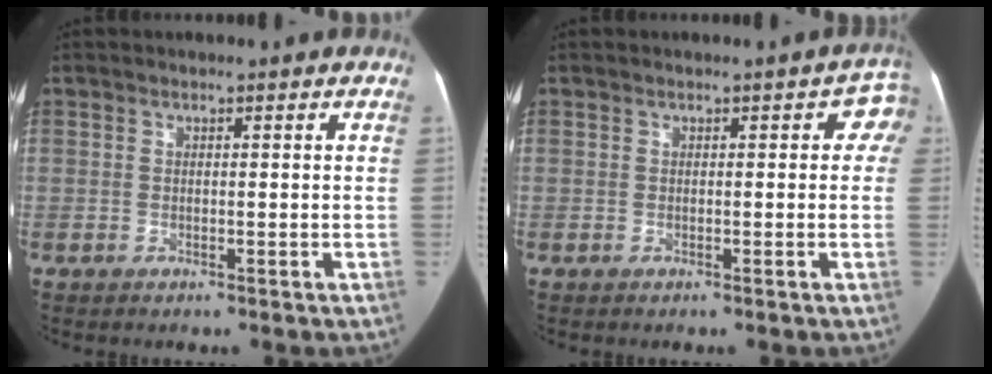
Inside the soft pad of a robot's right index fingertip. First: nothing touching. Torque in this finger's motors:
{"motor_torque": [0.07, 0.04, 0.03, 0.00]}